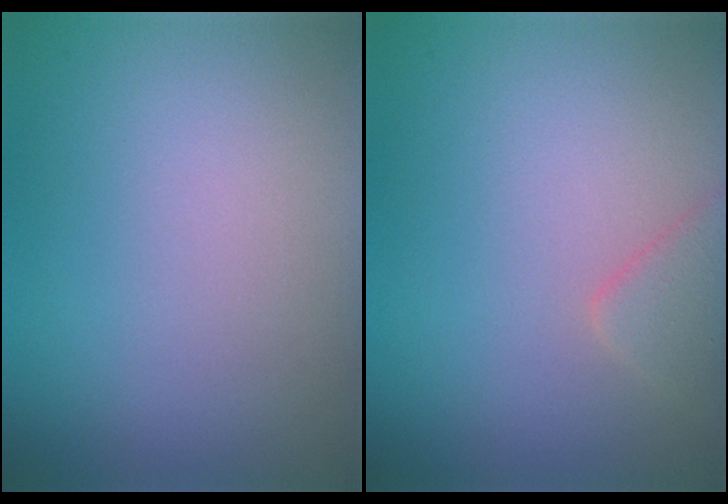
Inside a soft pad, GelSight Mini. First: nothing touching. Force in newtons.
{"total": 1.7, "press": 1.7, "slide": 0.1}